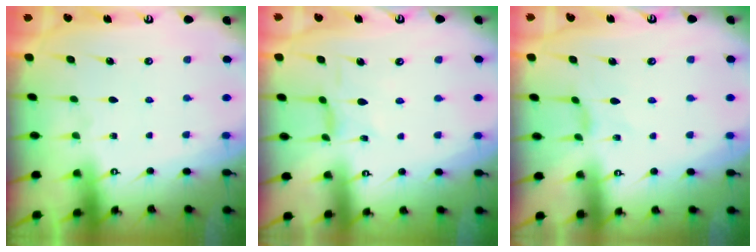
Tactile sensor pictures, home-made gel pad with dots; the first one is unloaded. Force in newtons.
{"total": 3.8, "press": 3.8, "slide": 0.2}
{"total": 0.0}